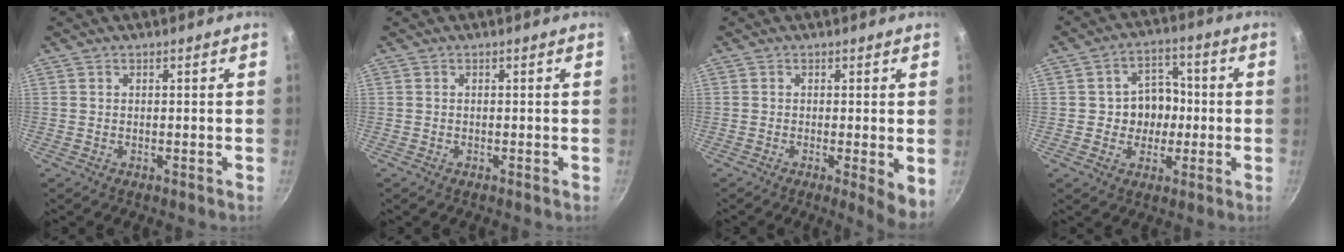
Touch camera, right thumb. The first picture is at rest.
{"total": 0.0}
{"total": 4.7, "force": [-0.6, 1.0, 4.6], "torque": [-0.056, -0.013, -0.007]}
{"total": 8.4, "force": [-0.5, 7.2, 4.3], "torque": [-0.017, 0.013, -0.015]}